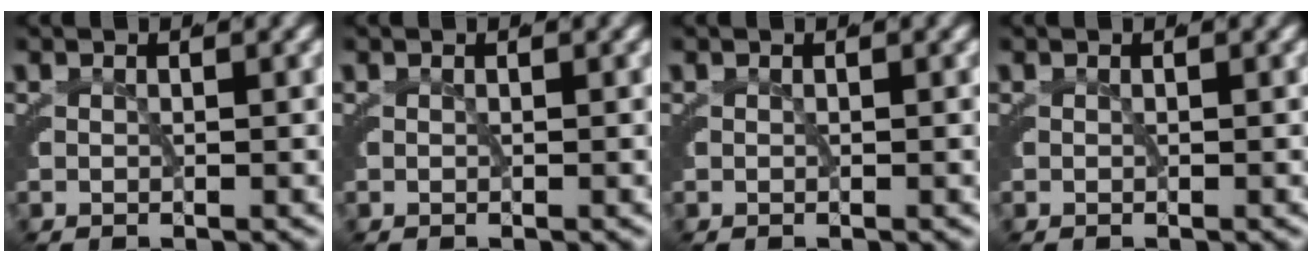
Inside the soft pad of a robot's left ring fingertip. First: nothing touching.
{"total": 0.0}
{"total": 0.0}
{"total": 0.0}